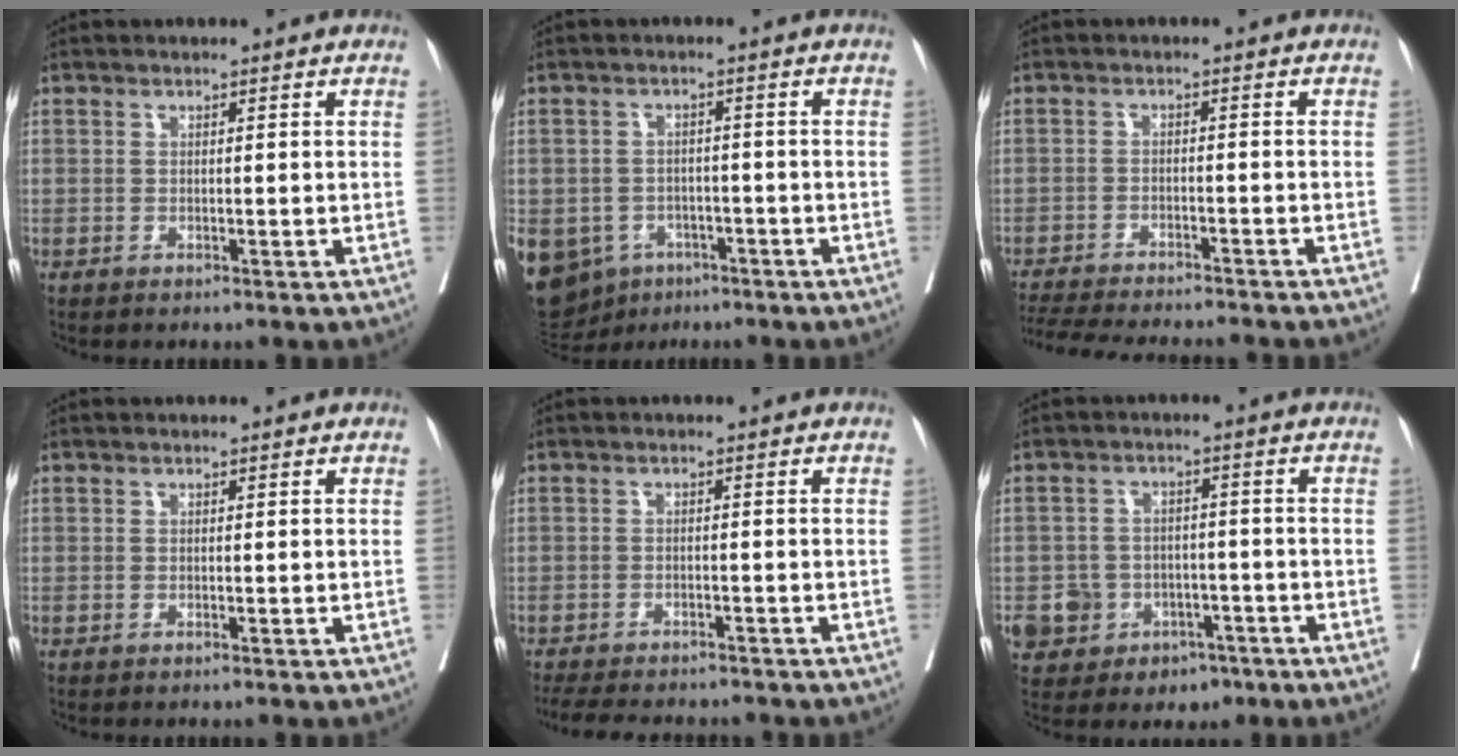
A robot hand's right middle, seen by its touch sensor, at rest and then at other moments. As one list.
[{"total": 16.6, "force": [-7.7, 13.3, 6.2], "torque": [-0.181, 0.005, -0.099]}, {"total": 15.1, "force": [-13.8, 1.3, 5.9], "torque": [-0.108, -0.024, -0.196]}, {"total": 0.0}, {"total": 11.3, "force": [-10.0, 3.0, 4.3], "torque": [-0.075, -0.010, -0.135]}, {"total": 7.9, "force": [-3.6, 6.8, 1.6], "torque": [-0.037, 0.014, -0.042]}]